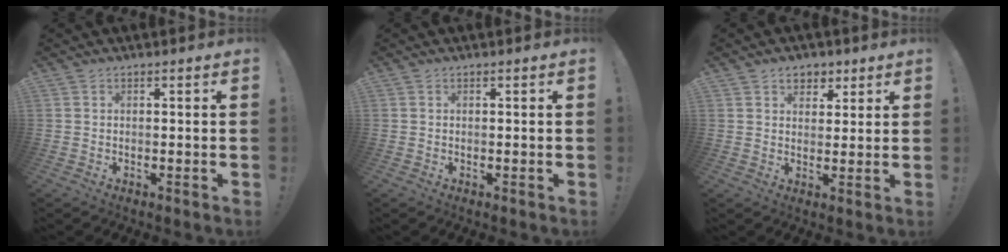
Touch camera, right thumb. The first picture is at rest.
{"total": 0.0}
{"total": 5.4, "force": [3.1, 4.2, 1.5], "torque": [-0.006, -0.016, 0.055]}